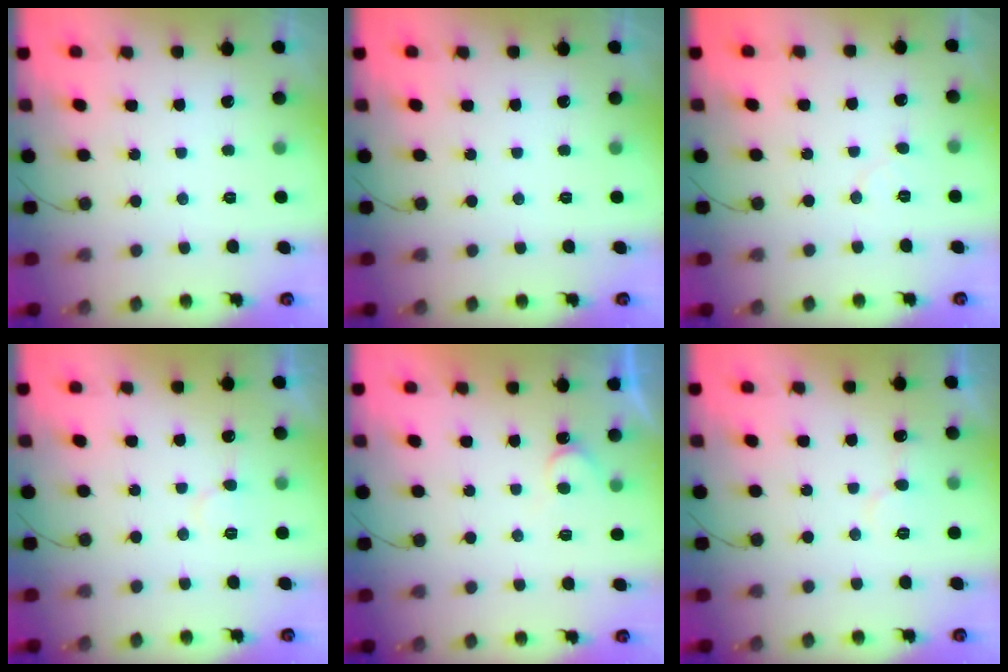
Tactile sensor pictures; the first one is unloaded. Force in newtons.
{"total": 0.0}
{"total": 3.8, "press": 3.8, "slide": 0.4}
{"total": 6.0, "press": 6.0, "slide": 0.4}
{"total": 4.6, "press": 4.5, "slide": 0.4}
{"total": 6.0, "press": 6.0, "slide": 0.2}